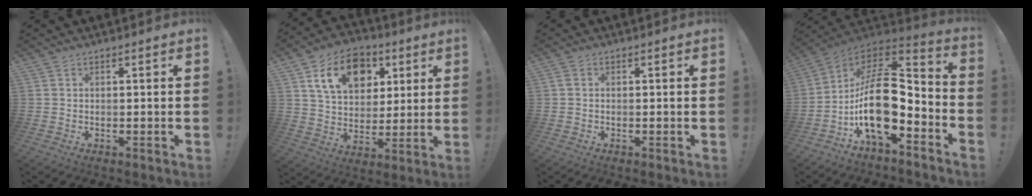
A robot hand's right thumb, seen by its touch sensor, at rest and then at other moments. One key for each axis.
{"total": 17.0, "fx": 7.2, "fy": 12.2, "fz": 9.4, "tx": -0.139, "ty": -0.023, "tz": 0.135}
{"total": 0.7, "fx": -0.3, "fy": 0.5, "fz": 0.3, "tx": -0.009, "ty": 0.004, "tz": -0.004}
{"total": 20.4, "fx": -3.7, "fy": 10.5, "fz": 17.1, "tx": -0.312, "ty": 0.016, "tz": -0.058}